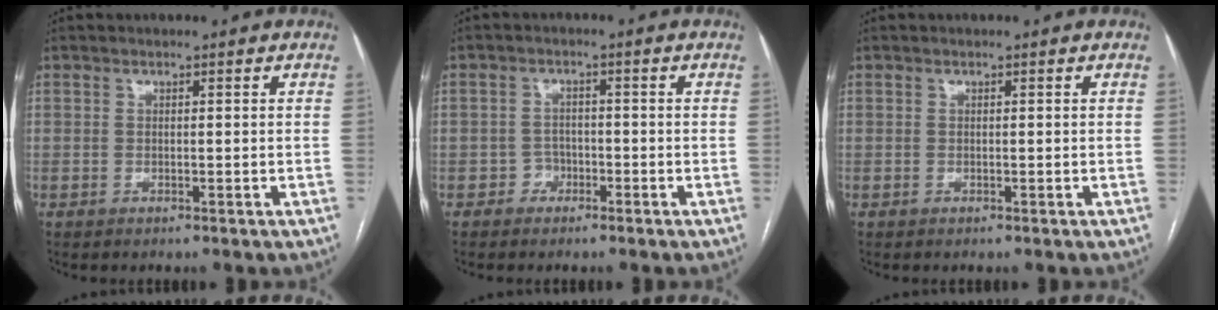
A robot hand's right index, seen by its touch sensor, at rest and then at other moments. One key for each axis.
{"total": 2.4, "fx": -1.2, "fy": 2.1, "fz": -0.1, "tx": 0.011, "ty": 0.012, "tz": -0.027}
{"total": 0.0}